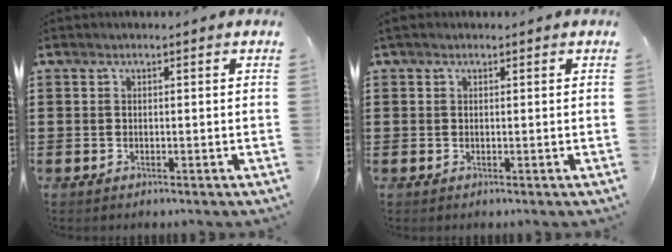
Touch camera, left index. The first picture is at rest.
{"total": 0.5, "force": [0.2, 0.4, 0.2], "torque": [-0.006, 0.005, 0.003]}